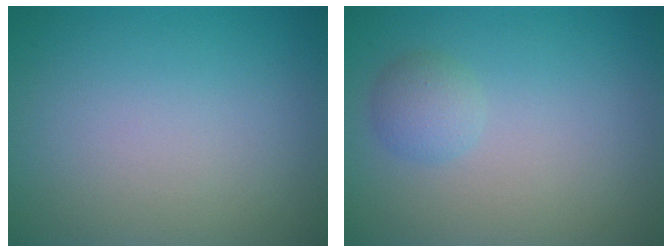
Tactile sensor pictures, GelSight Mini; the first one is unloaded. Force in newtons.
{"total": 1.7, "press": 1.7, "slide": 0.1}